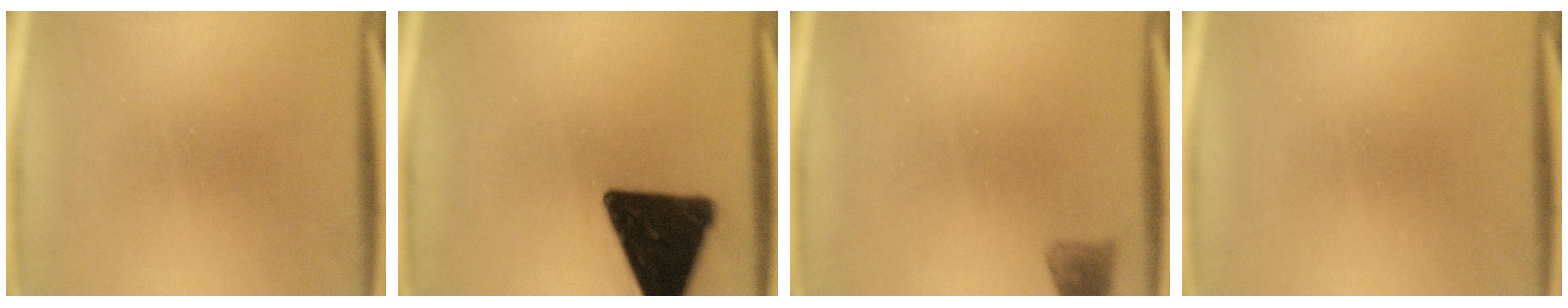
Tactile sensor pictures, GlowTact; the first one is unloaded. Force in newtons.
{"total": 17.6}
{"total": 2.0}
{"total": 0.0}